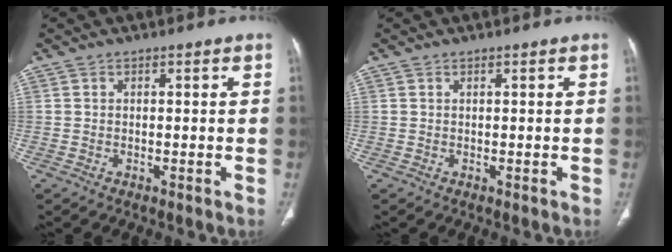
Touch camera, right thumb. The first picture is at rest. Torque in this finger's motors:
{"motor_torque": [0.00, 0.00, 0.00, 0.00, 0.07]}